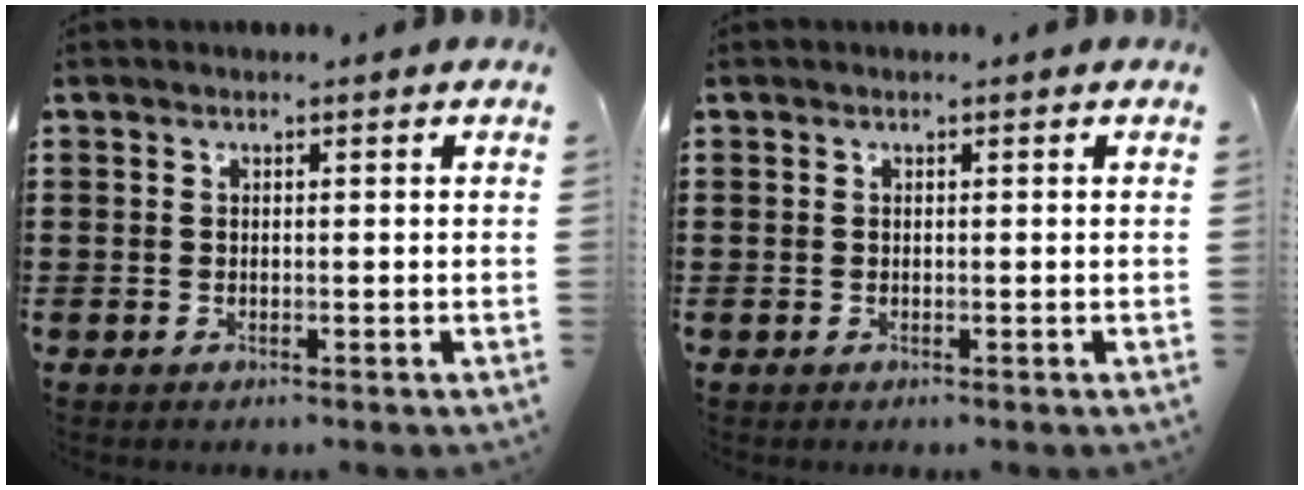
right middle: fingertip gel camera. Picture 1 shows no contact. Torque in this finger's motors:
{"motor_torque": [-0.08, 0.08, 0.04, 0.01]}